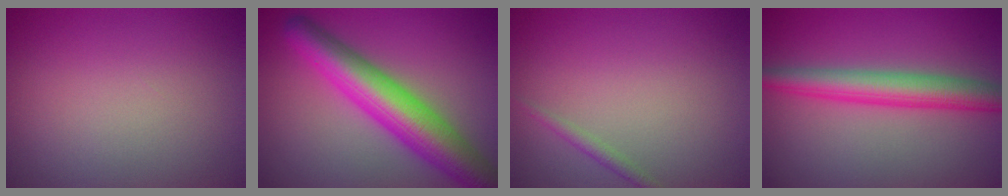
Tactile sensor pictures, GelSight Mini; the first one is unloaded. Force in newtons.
{"total": 8.2, "press": 8.2, "slide": 0.3}
{"total": 1.0, "press": 1.0, "slide": 0.0}
{"total": 4.9, "press": 4.9, "slide": 0.1}